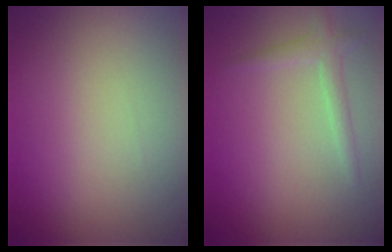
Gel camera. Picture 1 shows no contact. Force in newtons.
{"total": 1.5, "press": 1.5, "slide": 0.0}